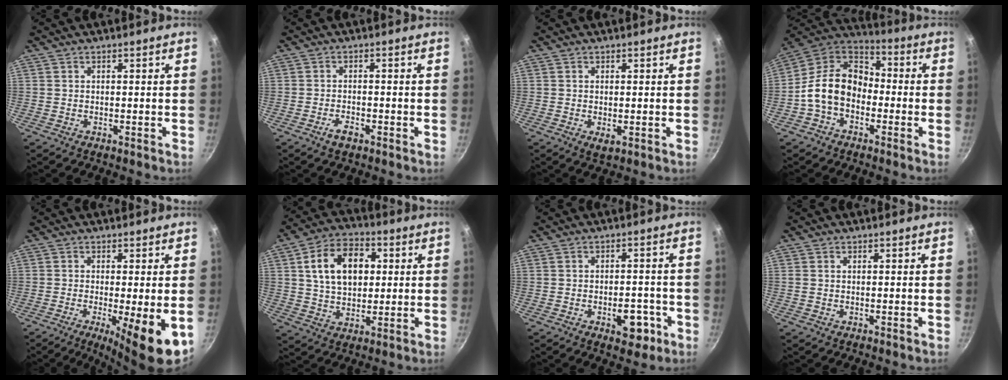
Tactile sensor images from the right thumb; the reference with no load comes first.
{"total": 2.7, "force": [-1.6, 1.2, 1.9], "torque": [-0.032, 0.013, -0.030]}
{"total": 2.1, "force": [-0.2, 1.0, 1.8], "torque": [-0.030, -0.008, -0.002]}
{"total": 14.1, "force": [-3.0, 10.3, 9.1], "torque": [-0.122, 0.047, -0.078]}
{"total": 9.8, "force": [-2.6, 1.7, 9.3], "torque": [-0.139, -0.011, -0.033]}
{"total": 14.3, "force": [3.1, 9.7, 10.1], "torque": [-0.137, 0.007, 0.047]}
{"total": 7.0, "force": [-2.8, 4.0, 5.0], "torque": [-0.038, 0.017, -0.031]}
{"total": 0.6, "force": [0.1, 0.5, 0.3], "torque": [-0.005, 0.003, 0.001]}